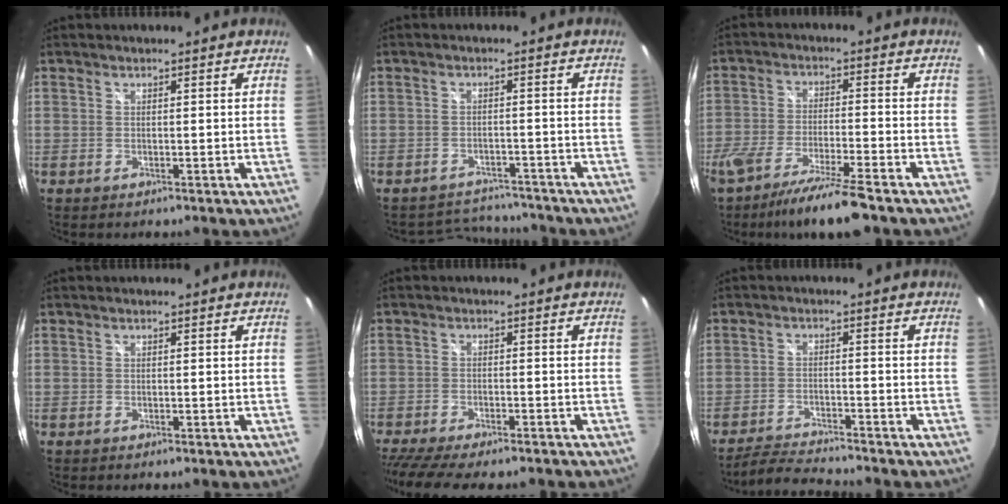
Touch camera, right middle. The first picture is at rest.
{"total": 6.6, "force": [-6.2, 2.2, 0.4], "torque": [-0.017, 0.012, -0.087]}
{"total": 12.1, "force": [-9.5, 0.5, 7.5], "torque": [-0.159, -0.028, -0.164]}
{"total": 0.0}
{"total": 11.0, "force": [-9.4, 1.8, 5.5], "torque": [-0.123, -0.034, -0.149]}
{"total": 6.4, "force": [-6.1, 0.1, 2.0], "torque": [-0.061, -0.012, -0.111]}